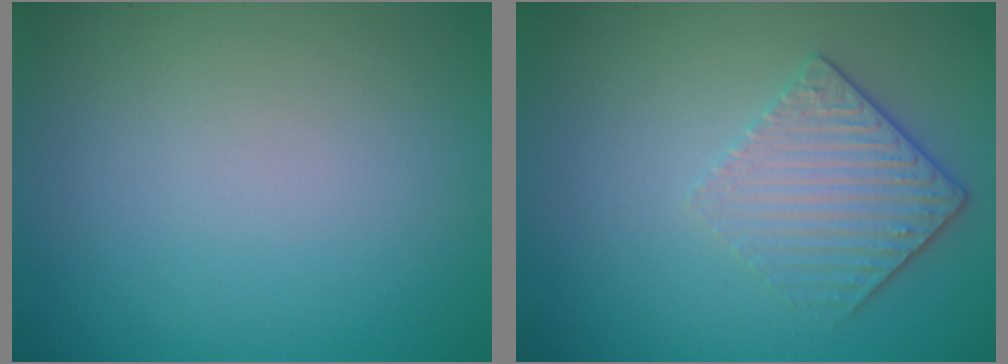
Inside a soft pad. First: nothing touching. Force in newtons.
{"total": 3.6, "press": 2.6, "slide": 2.6}